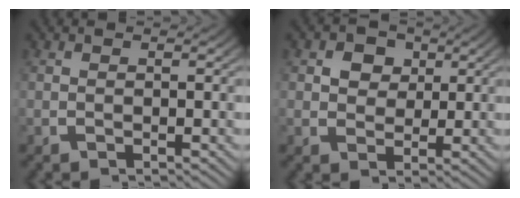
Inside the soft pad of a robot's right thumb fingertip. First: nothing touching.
{"total": 3.3, "force": [0.9, 2.7, 1.6], "torque": [-0.024, -0.013, 0.022]}